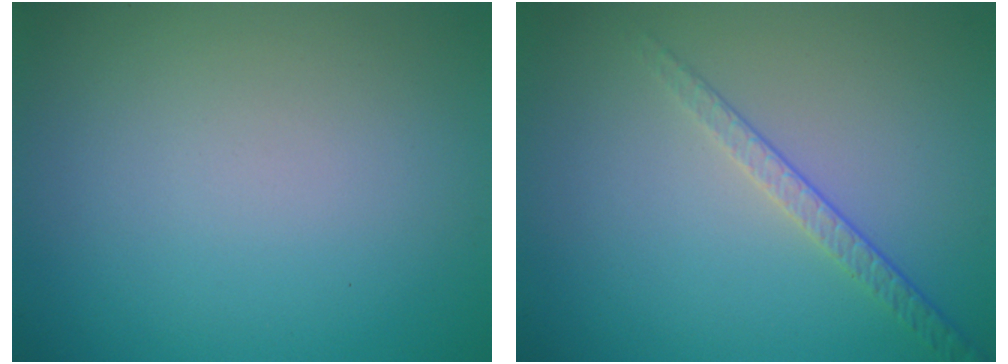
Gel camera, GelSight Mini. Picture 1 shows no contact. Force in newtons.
{"total": 1.9, "press": 1.4, "slide": 1.3}